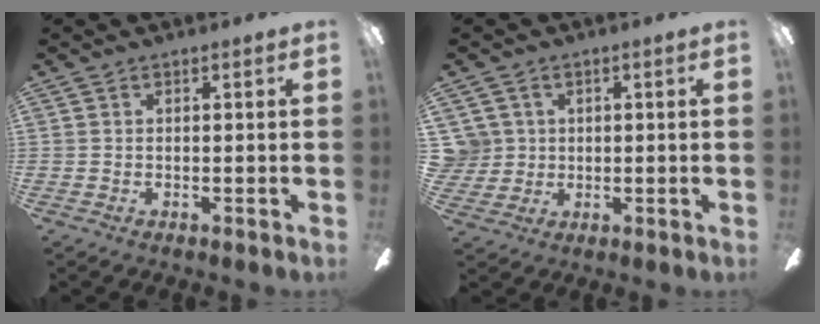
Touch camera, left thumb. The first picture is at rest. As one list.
[{"total": 4.9, "force": [1.2, 4.7, 0.5], "torque": [-0.026, 0.008, 0.024]}]